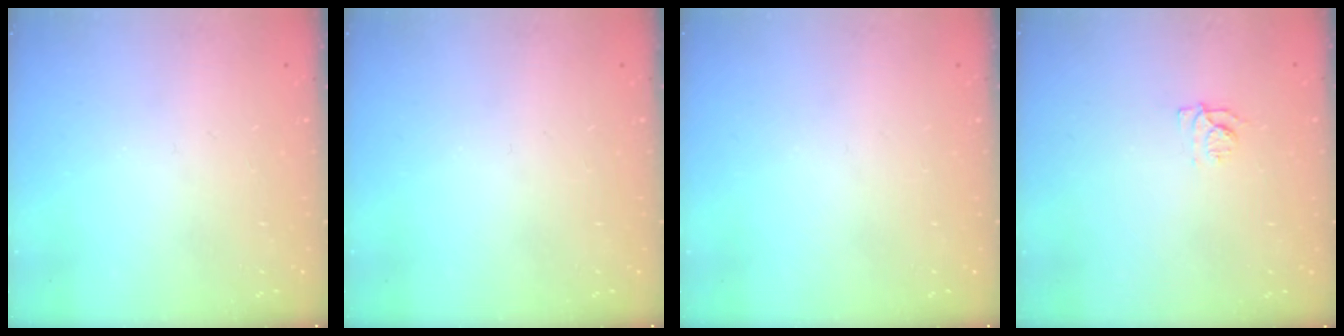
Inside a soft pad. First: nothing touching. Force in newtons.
{"total": 0.0}
{"total": 0.0}
{"total": 6.2, "press": 6.1, "slide": 0.7}